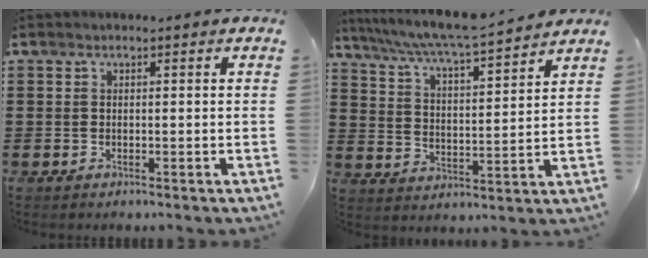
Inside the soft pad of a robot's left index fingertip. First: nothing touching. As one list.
[{"total": 6.6, "force": [6.0, -0.4, 2.7], "torque": [-0.077, -0.039, 0.099]}]